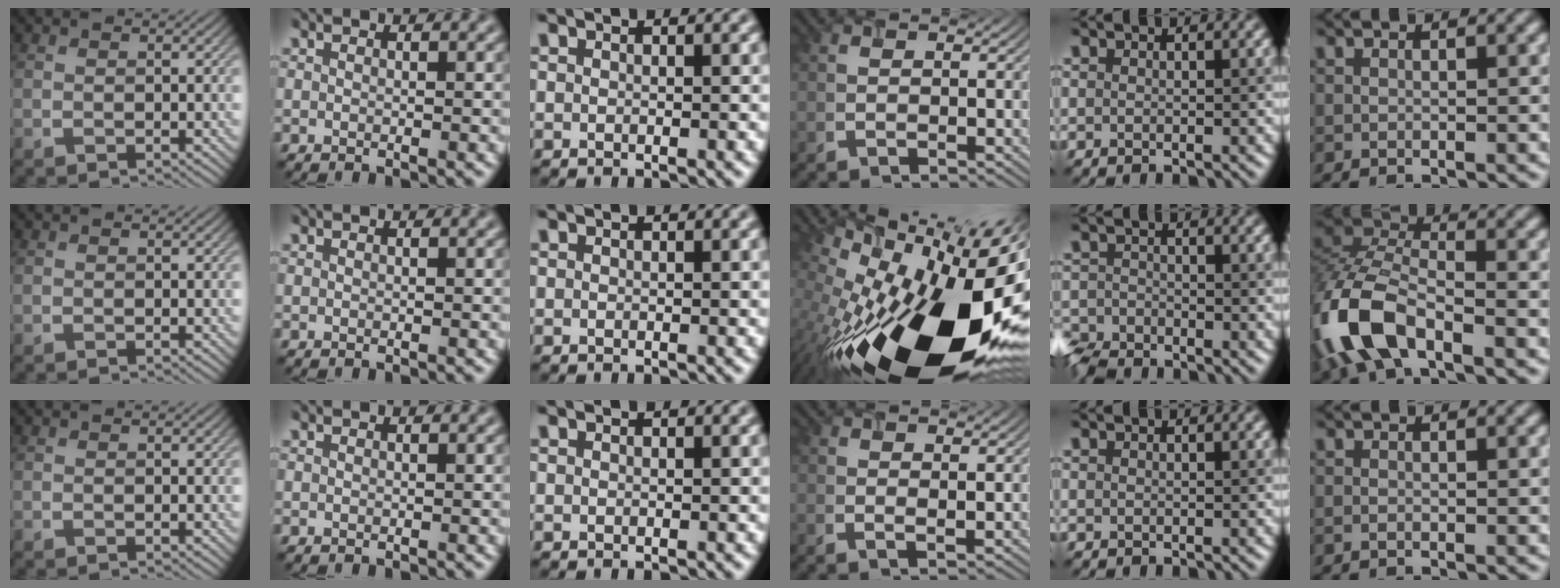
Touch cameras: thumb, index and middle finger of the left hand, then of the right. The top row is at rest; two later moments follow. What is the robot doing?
{"motion": "lift_and_place", "object": "timer"}